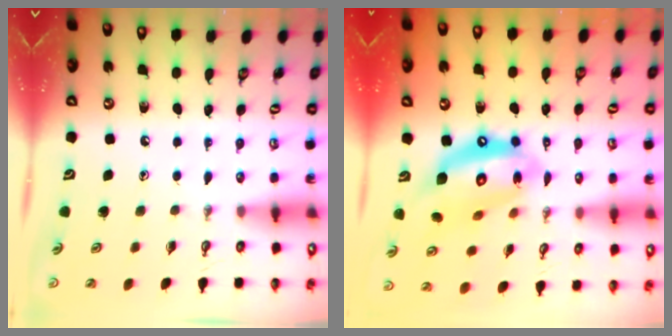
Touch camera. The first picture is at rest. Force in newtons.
{"total": 15.4, "press": 15.3, "slide": 1.4}